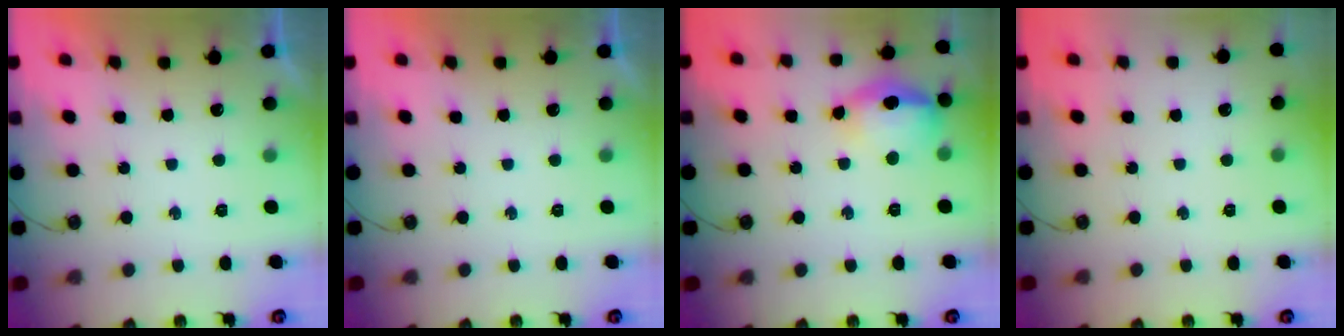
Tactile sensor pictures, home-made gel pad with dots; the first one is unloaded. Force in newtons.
{"total": 0.0}
{"total": 14.1, "press": 14.0, "slide": 1.9}
{"total": 0.0}